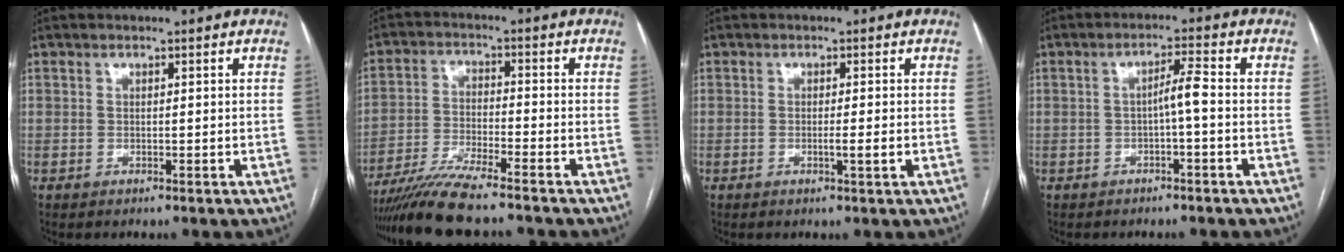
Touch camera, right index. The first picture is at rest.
{"total": 10.2, "force": [-8.6, 0.0, 5.4], "torque": [-0.097, -0.025, -0.153]}
{"total": 1.9, "force": [-0.5, -0.2, 1.9], "torque": [-0.033, -0.004, -0.008]}
{"total": 3.3, "force": [-0.7, 0.0, 3.2], "torque": [-0.053, 0.009, -0.010]}